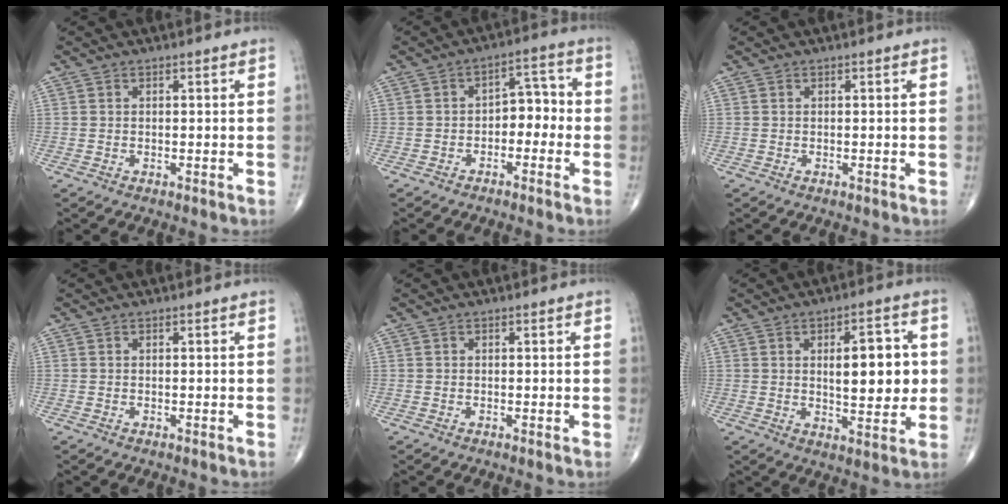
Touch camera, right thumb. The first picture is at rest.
{"total": 6.1, "force": [-1.6, 3.9, 4.4], "torque": [-0.036, 0.036, -0.035]}
{"total": 0.0}
{"total": 0.0}
{"total": 0.0}
{"total": 11.2, "force": [1.3, 4.9, 10.0], "torque": [-0.115, -0.007, 0.022]}